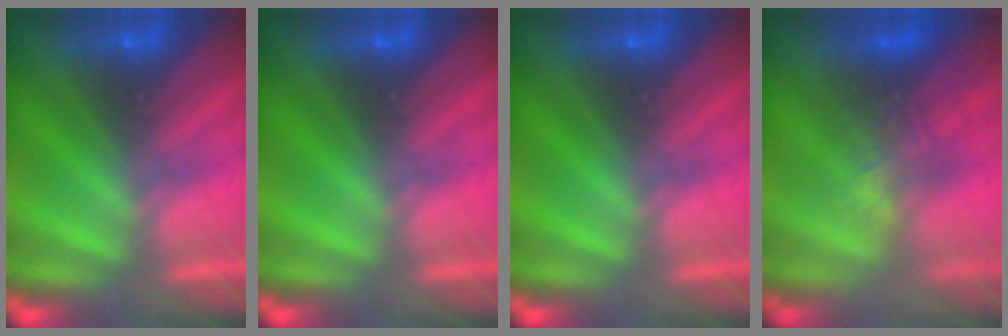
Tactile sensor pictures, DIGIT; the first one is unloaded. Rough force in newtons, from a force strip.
{"total": 0.0}
{"total": 0.0}
{"total": 2.7}